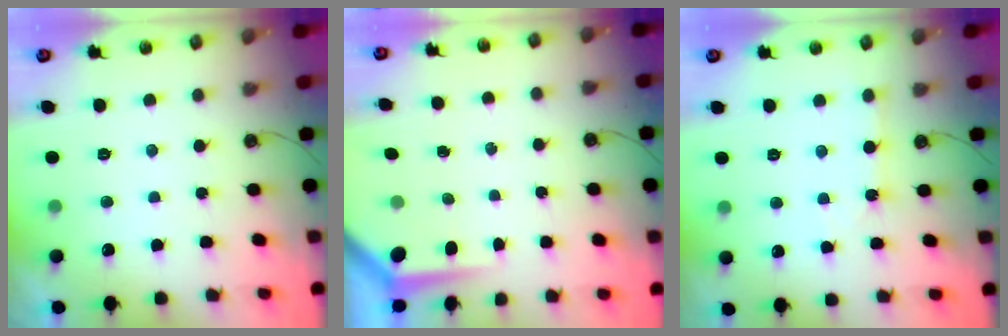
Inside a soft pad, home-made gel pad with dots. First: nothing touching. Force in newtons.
{"total": 4.0, "press": 4.0, "slide": 0.3}
{"total": 1.2, "press": 1.2, "slide": 0.2}